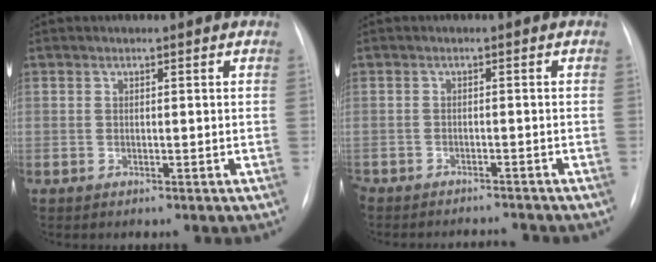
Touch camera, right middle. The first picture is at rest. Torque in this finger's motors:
{"motor_torque": [0.04, -0.41, 0.12, 0.08]}